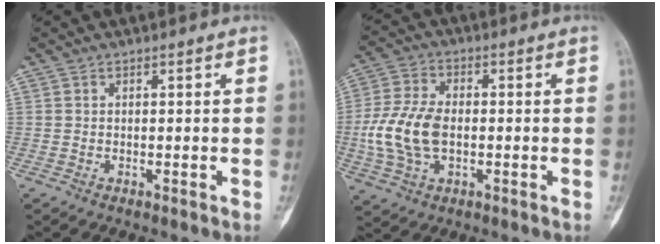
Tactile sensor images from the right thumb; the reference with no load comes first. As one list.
[{"total": 11.7, "force": [-1.2, 7.0, 9.2], "torque": [-0.197, 0.010, -0.024]}]